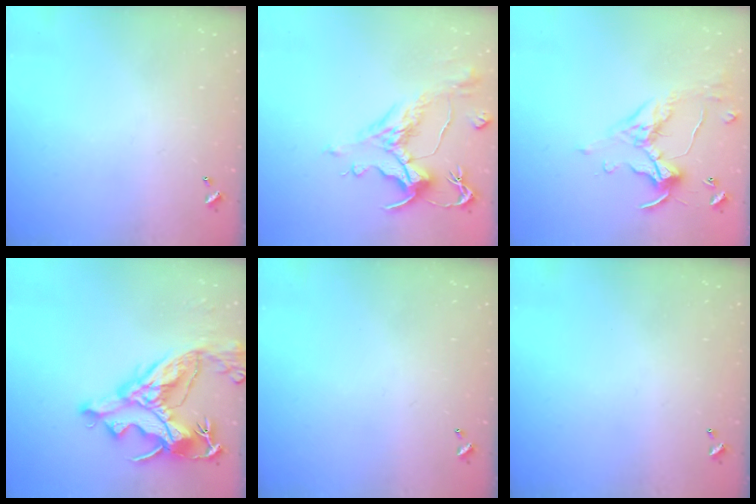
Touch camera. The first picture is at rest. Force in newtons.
{"total": 1.8, "press": 1.1, "slide": 1.4}
{"total": 1.5, "press": 1.5, "slide": 0.2}
{"total": 16.7, "press": 16.6, "slide": 2.3}
{"total": 0.0}
{"total": 0.0}